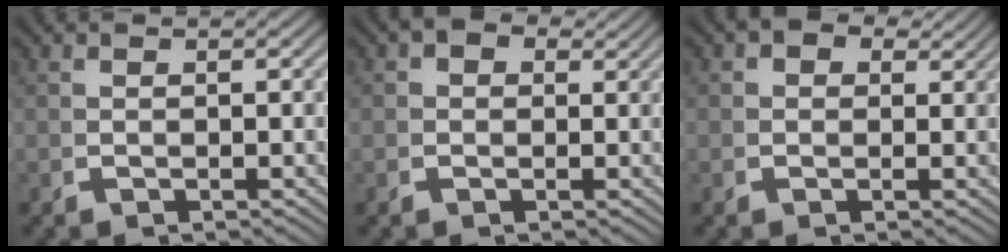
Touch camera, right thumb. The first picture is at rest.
{"total": 2.1, "force": [0.9, 1.7, 1.0], "torque": [-0.015, -0.002, 0.009]}
{"total": 2.4, "force": [1.0, 1.9, 1.1], "torque": [-0.018, -0.002, 0.013]}